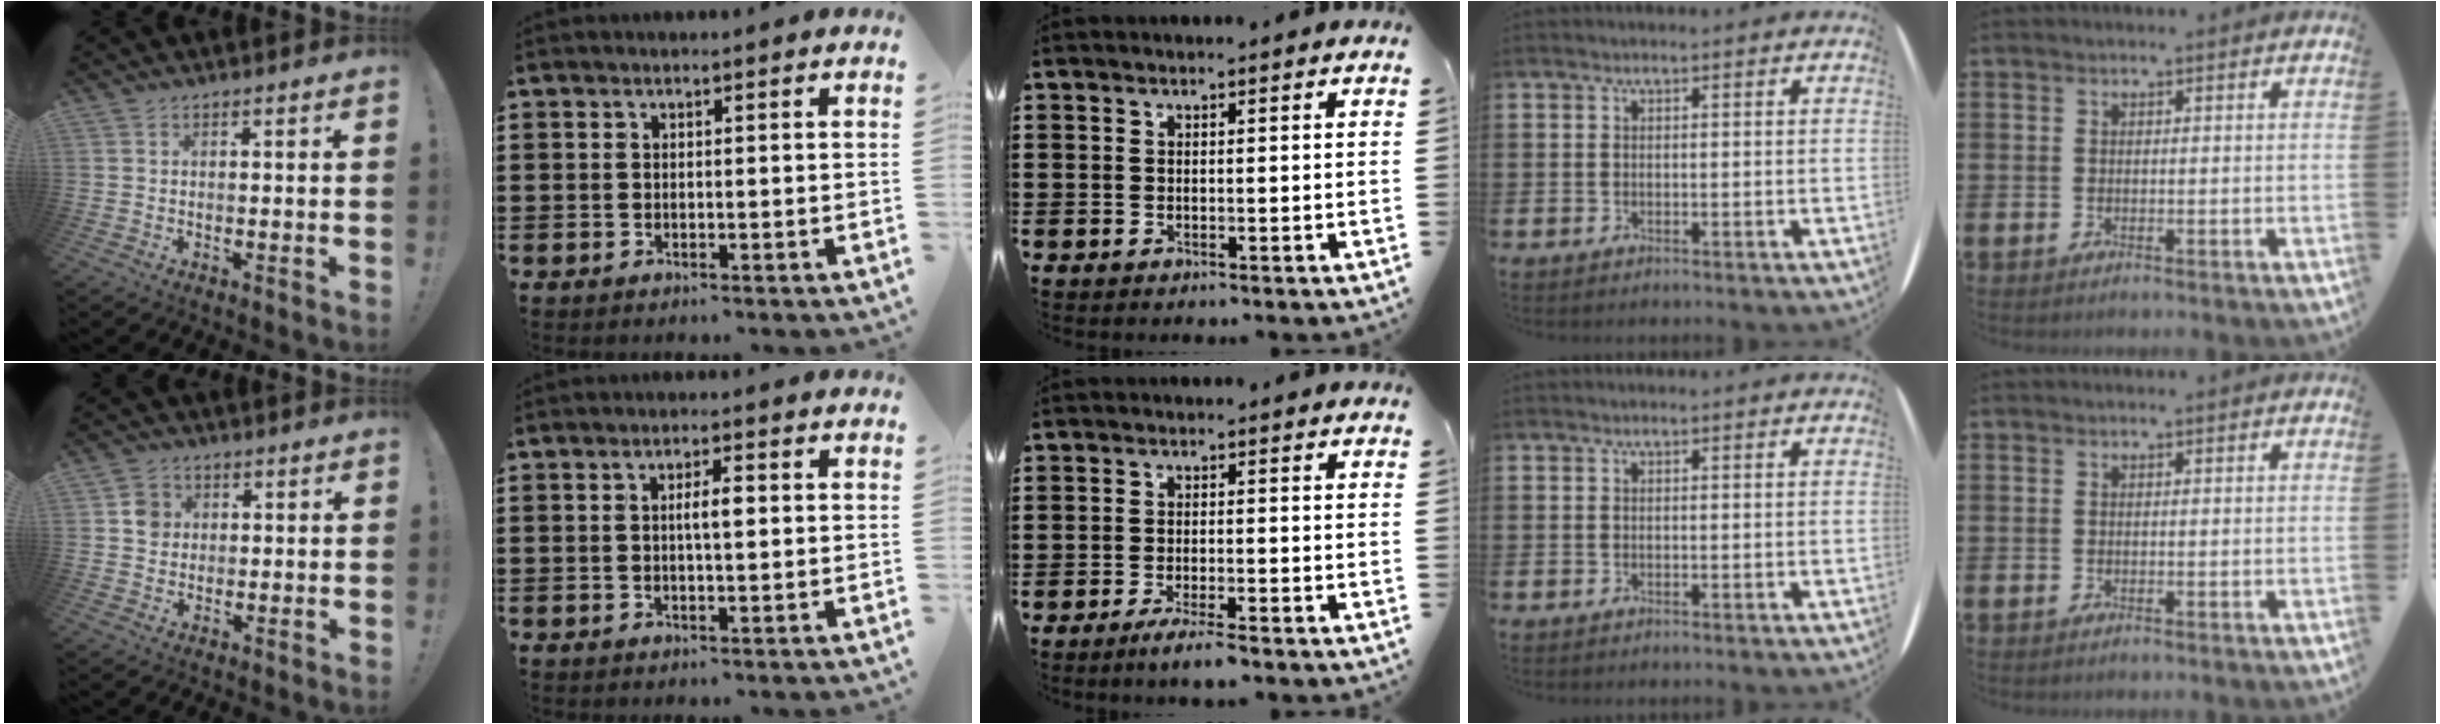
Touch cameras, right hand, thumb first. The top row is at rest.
{"thumb": {"total": 4.7, "force": [0.7, 4.4, 1.5], "torque": [-0.006, 0.002, 0.012]}, "index": {"total": 3.2, "force": [0.3, 0.8, 3.1], "torque": [-0.058, 0.002, 0.002]}, "middle": {"total": 3.4, "force": [-2.9, 0.0, 1.9], "torque": [-0.029, 0.000, -0.052]}}